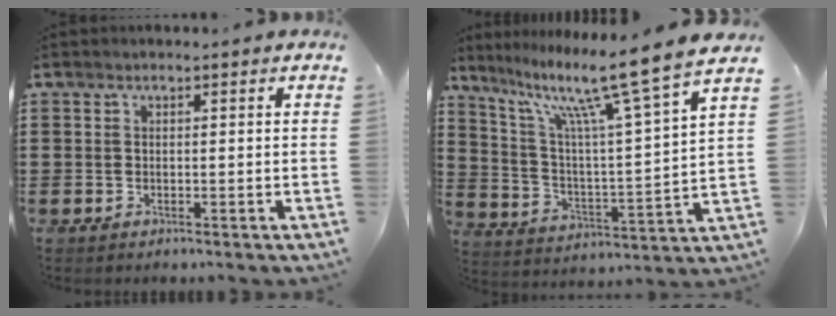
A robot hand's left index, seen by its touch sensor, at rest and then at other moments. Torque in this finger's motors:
{"motor_torque": [2.14, 0.00, 0.20, 0.10]}